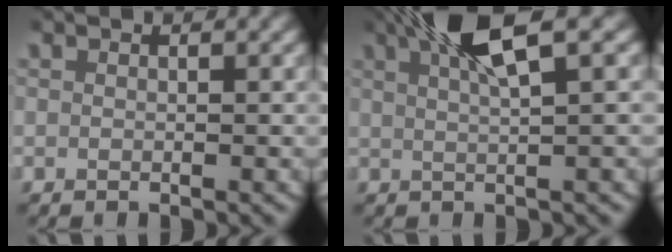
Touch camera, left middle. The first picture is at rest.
{"total": 5.8, "force": [3.2, 1.2, 4.7], "torque": [-0.087, 0.012, 0.048]}